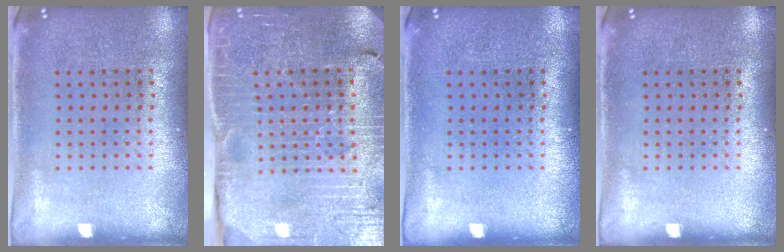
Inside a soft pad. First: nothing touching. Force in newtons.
{"total": 3.6, "press": 3.6, "slide": 0.4}
{"total": 0.0}
{"total": 0.0}